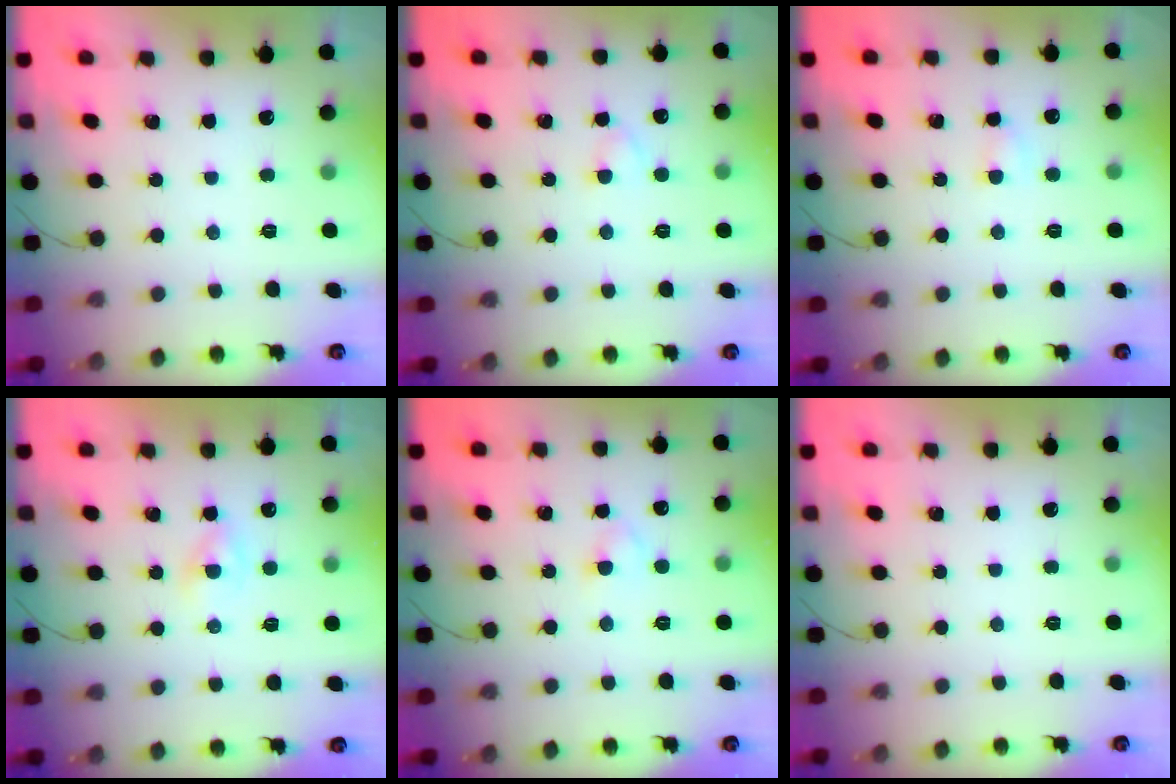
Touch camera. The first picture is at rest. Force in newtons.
{"total": 2.2, "press": 1.9, "slide": 1.1}
{"total": 2.6, "press": 2.5, "slide": 0.8}
{"total": 1.9, "press": 1.7, "slide": 0.8}
{"total": 2.5, "press": 2.3, "slide": 1.0}
{"total": 0.0}